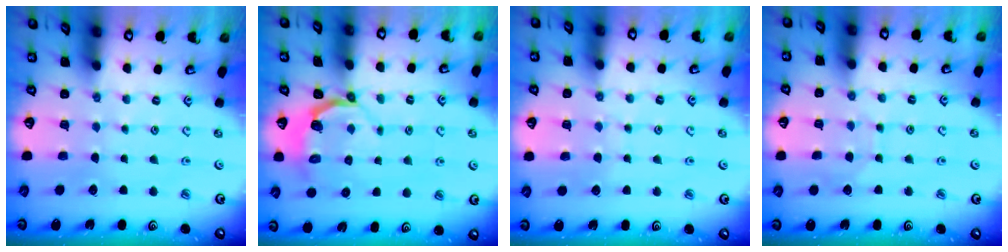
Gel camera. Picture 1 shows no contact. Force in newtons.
{"total": 4.4, "press": 3.5, "slide": 2.6}
{"total": 4.6, "press": 4.5, "slide": 0.6}
{"total": 3.6, "press": 3.6, "slide": 0.4}